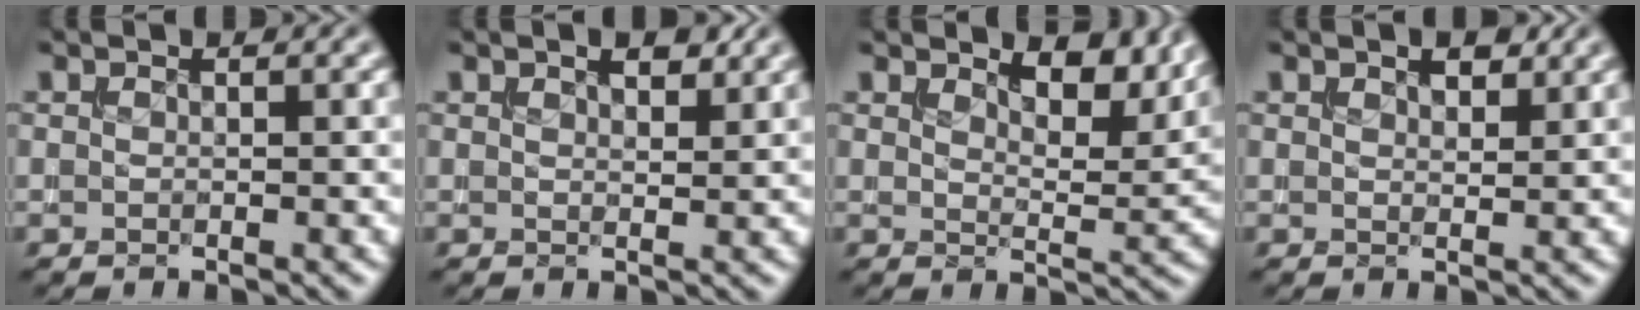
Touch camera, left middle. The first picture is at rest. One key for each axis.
{"total": 1.7, "fx": 1.1, "fy": 0.6, "fz": 1.1, "tx": -0.016, "ty": 0.002, "tz": 0.020}
{"total": 5.5, "fx": 4.0, "fy": 2.0, "fz": 3.3, "tx": -0.049, "ty": -0.004, "tz": 0.054}
{"total": 1.6, "fx": 1.1, "fy": 0.6, "fz": 1.0, "tx": -0.014, "ty": 0.002, "tz": 0.020}